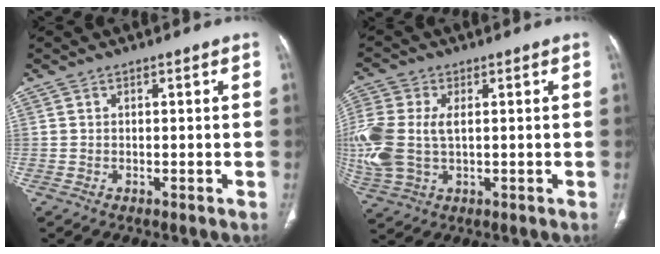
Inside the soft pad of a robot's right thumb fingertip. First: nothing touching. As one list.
[{"total": 13.7, "force": [0.7, 8.6, 10.7], "torque": [-0.278, 0.007, 0.021]}]